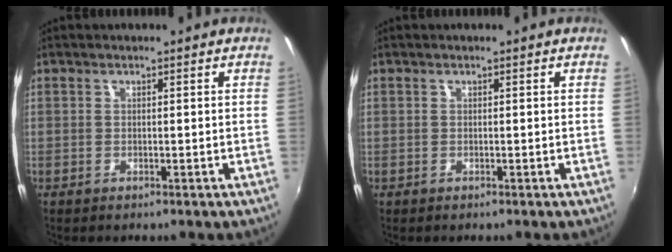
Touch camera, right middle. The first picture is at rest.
{"total": 0.0}